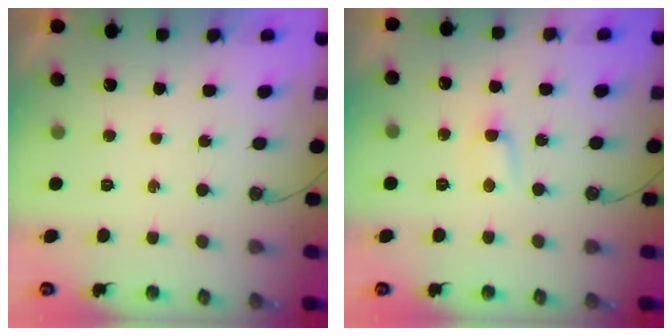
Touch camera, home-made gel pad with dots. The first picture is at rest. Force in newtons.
{"total": 2.8, "press": 2.8, "slide": 0.4}